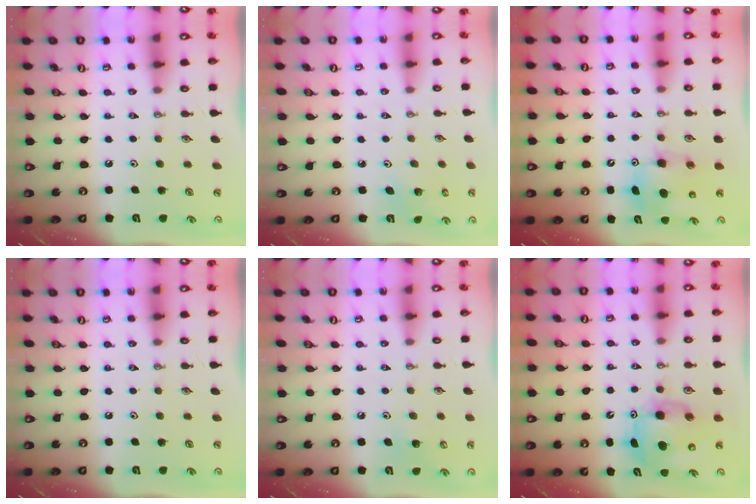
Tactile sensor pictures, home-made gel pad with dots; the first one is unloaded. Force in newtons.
{"total": 2.7, "press": 2.7, "slide": 0.2}
{"total": 7.9, "press": 7.6, "slide": 2.1}
{"total": 0.0}
{"total": 6.5, "press": 6.4, "slide": 1.1}
{"total": 8.6, "press": 8.5, "slide": 1.5}